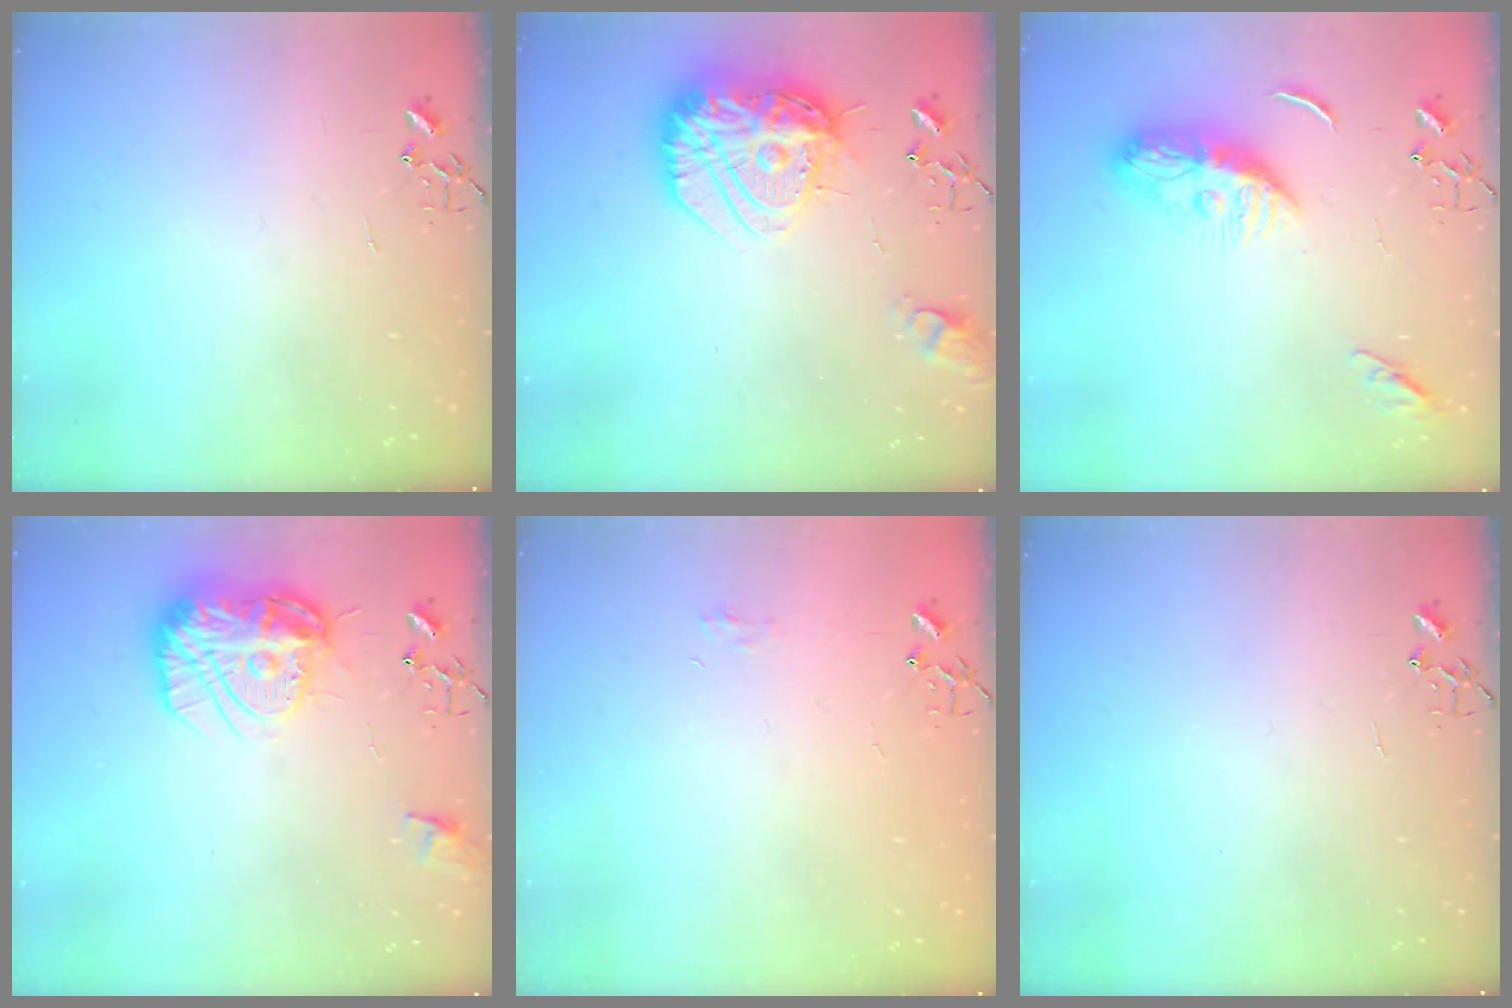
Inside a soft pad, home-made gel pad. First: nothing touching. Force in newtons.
{"total": 20.4, "press": 20.3, "slide": 1.9}
{"total": 10.4, "press": 10.4, "slide": 1.2}
{"total": 17.8, "press": 17.8, "slide": 1.7}
{"total": 5.2, "press": 5.2, "slide": 0.7}
{"total": 0.0}